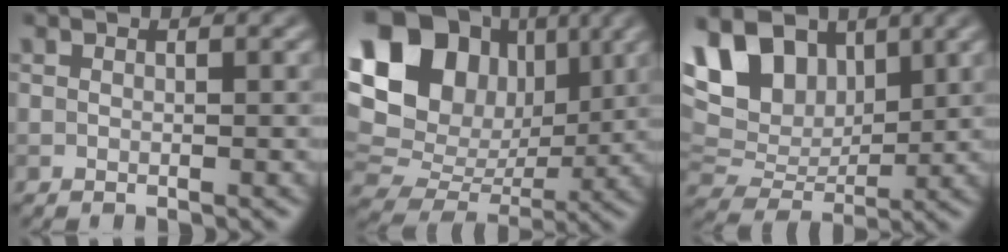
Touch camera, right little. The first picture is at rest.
{"total": 18.3, "force": [6.0, 14.1, 10.0], "torque": [-0.233, 0.048, 0.121]}
{"total": 10.6, "force": [4.8, 6.6, 6.8], "torque": [-0.145, 0.028, 0.077]}